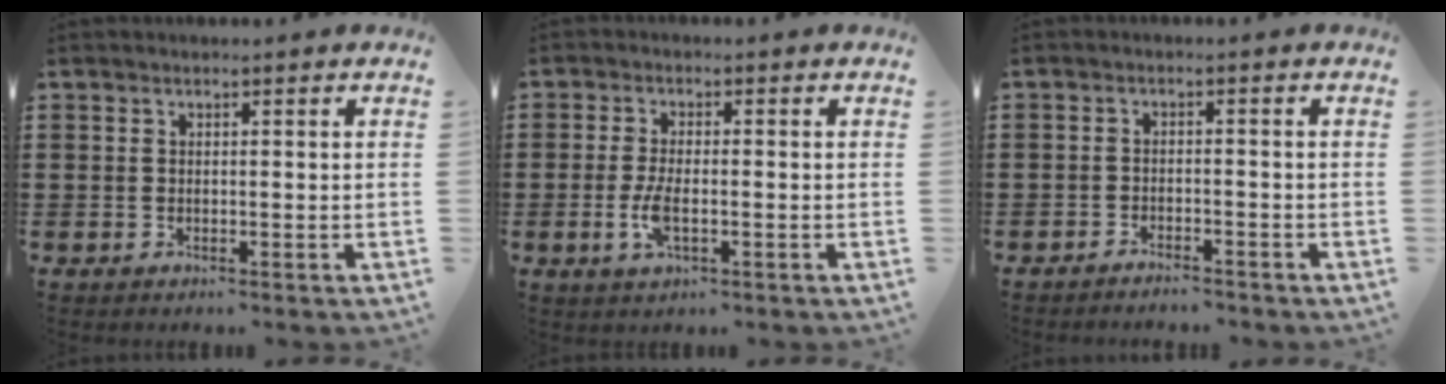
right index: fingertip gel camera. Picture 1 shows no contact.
{"total": 4.3, "force": [-1.2, 1.5, 3.9], "torque": [-0.095, -0.007, -0.028]}
{"total": 2.0, "force": [-2.0, 0.0, -0.1], "torque": [-0.004, 0.002, -0.043]}